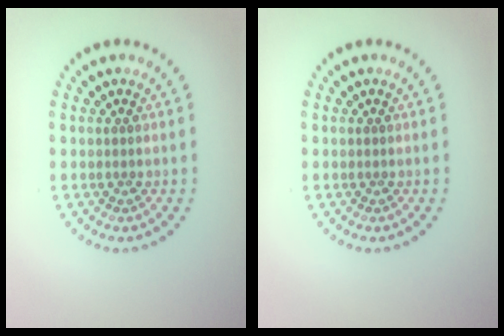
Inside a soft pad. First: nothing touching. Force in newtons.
{"total": 0.0}